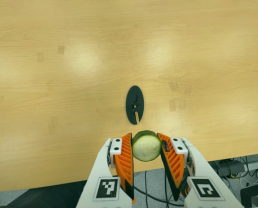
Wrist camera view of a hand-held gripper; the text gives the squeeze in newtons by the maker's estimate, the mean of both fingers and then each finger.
{"total": 12.1, "left": 12.6, "right": 11.6}